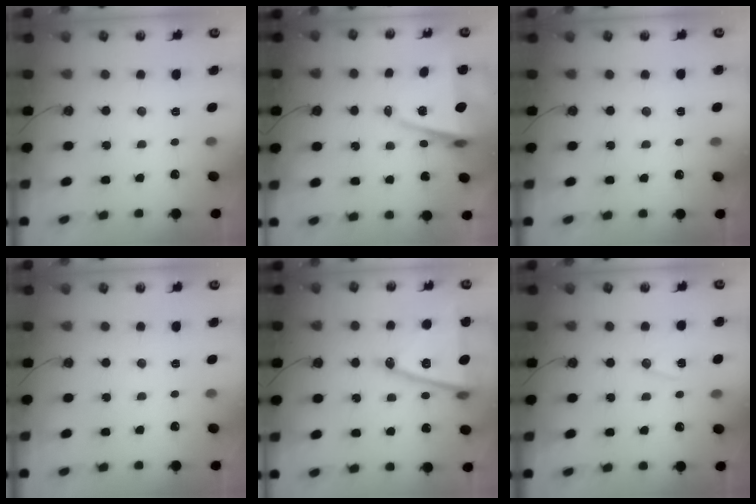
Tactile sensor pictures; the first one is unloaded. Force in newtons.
{"total": 7.4, "press": 6.2, "slide": 4.1}
{"total": 2.6, "press": 2.5, "slide": 0.8}
{"total": 0.0}
{"total": 19.2, "press": 18.8, "slide": 3.7}
{"total": 8.4, "press": 8.0, "slide": 2.6}